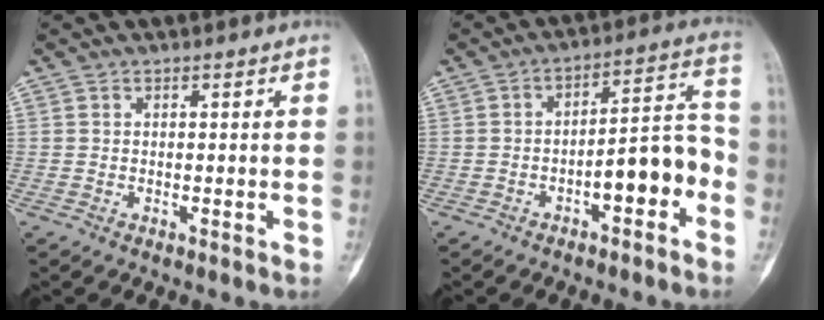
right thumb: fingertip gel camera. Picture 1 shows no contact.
{"total": 10.2, "force": [-3.8, 3.9, 8.6], "torque": [-0.110, 0.054, -0.056]}